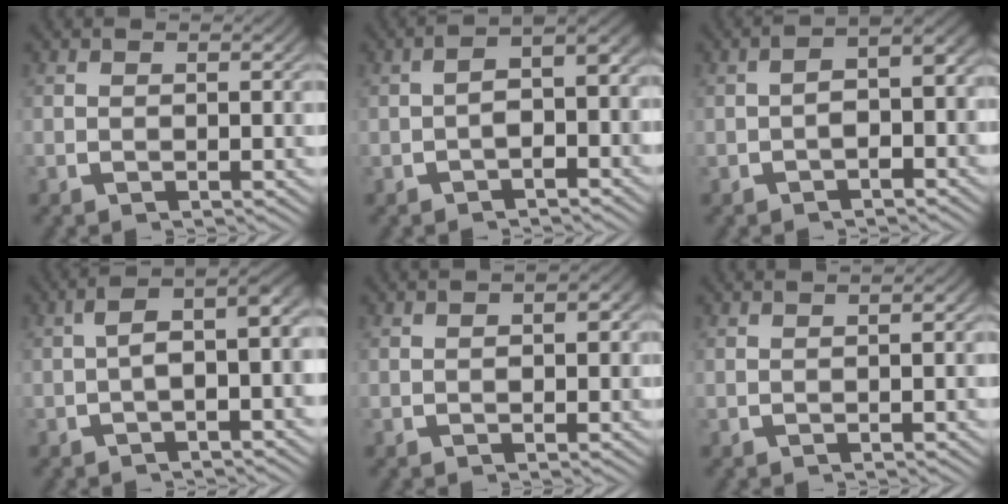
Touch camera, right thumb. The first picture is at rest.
{"total": 4.9, "force": [0.0, 2.9, 4.0], "torque": [-0.048, 0.007, -0.001]}
{"total": 4.2, "force": [-0.1, 2.4, 3.4], "torque": [-0.041, 0.005, -0.001]}
{"total": 6.9, "force": [0.8, 3.6, 5.8], "torque": [-0.078, 0.013, 0.003]}
{"total": 1.7, "force": [0.1, 1.1, 1.2], "torque": [-0.018, -0.012, 0.006]}
{"total": 0.8, "force": [0.3, 0.2, 0.7], "torque": [-0.009, 0.002, 0.006]}